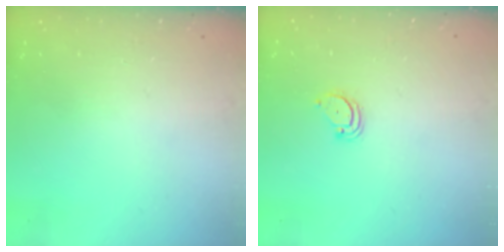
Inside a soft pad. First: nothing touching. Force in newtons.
{"total": 3.0, "press": 3.0, "slide": 0.2}